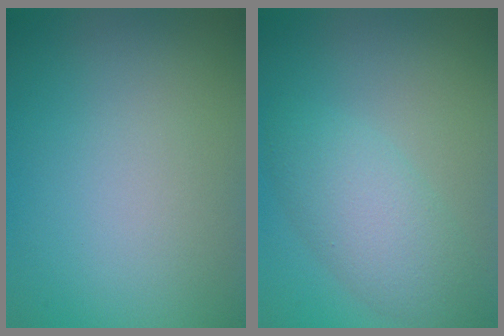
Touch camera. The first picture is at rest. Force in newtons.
{"total": 4.2, "press": 4.2, "slide": 0.0}